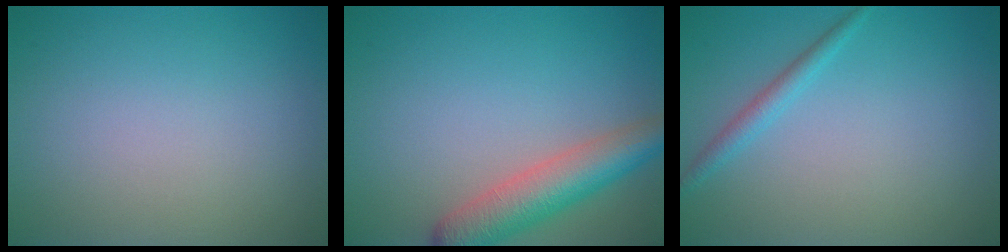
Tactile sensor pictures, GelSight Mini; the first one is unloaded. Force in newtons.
{"total": 5.3, "press": 5.3, "slide": 0.3}
{"total": 1.5, "press": 1.5, "slide": 0.1}